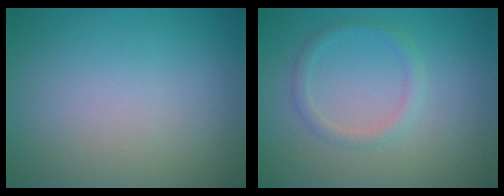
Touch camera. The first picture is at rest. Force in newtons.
{"total": 1.6, "press": 1.6, "slide": 0.1}